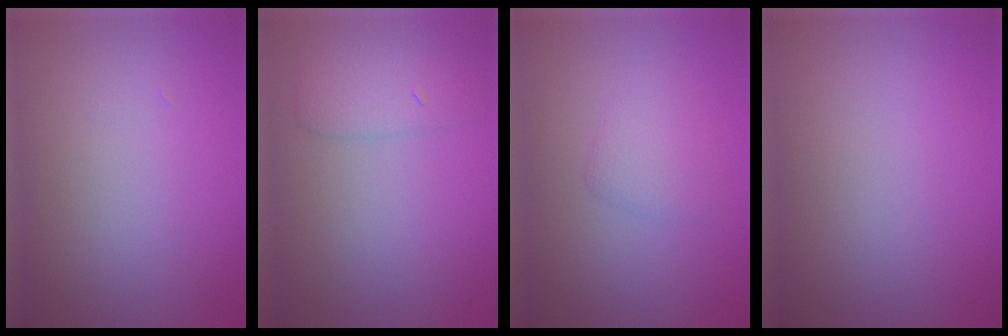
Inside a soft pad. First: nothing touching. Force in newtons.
{"total": 3.0, "press": 3.0, "slide": 0.2}
{"total": 1.9, "press": 1.9, "slide": 0.1}
{"total": 0.0}